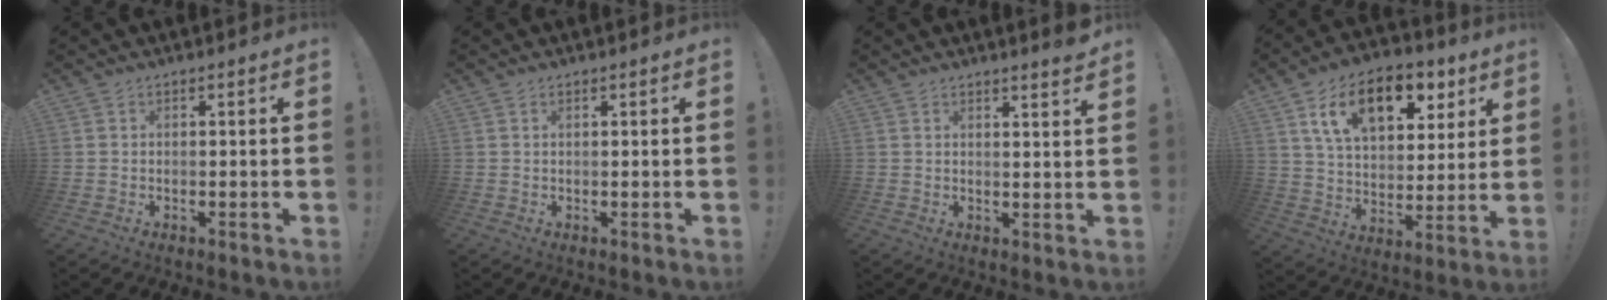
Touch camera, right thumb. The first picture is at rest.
{"total": 0.6, "force": [0.4, 0.1, 0.4], "torque": [-0.001, -0.002, 0.006]}
{"total": 3.2, "force": [2.5, -0.3, 1.9], "torque": [-0.020, -0.023, 0.039]}
{"total": 18.1, "force": [9.2, 10.5, 11.6], "torque": [-0.180, -0.035, 0.158]}